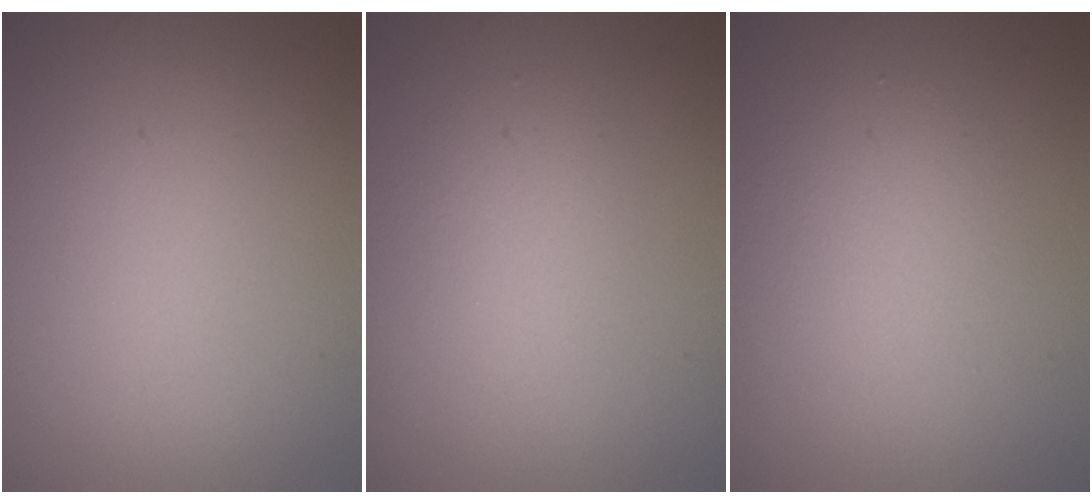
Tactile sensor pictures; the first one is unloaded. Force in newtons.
{"total": 1.9, "press": 1.9, "slide": 0.1}
{"total": 2.9, "press": 2.9, "slide": 0.2}